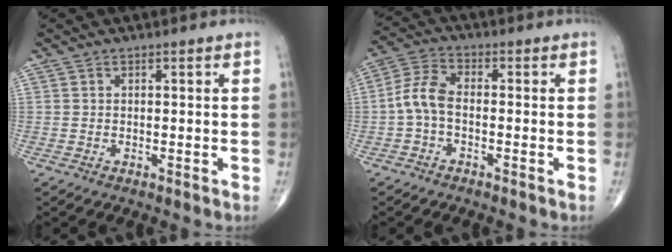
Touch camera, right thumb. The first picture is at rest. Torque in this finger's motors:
{"motor_torque": [0.00, -0.02, 0.88, 0.02, 0.06]}